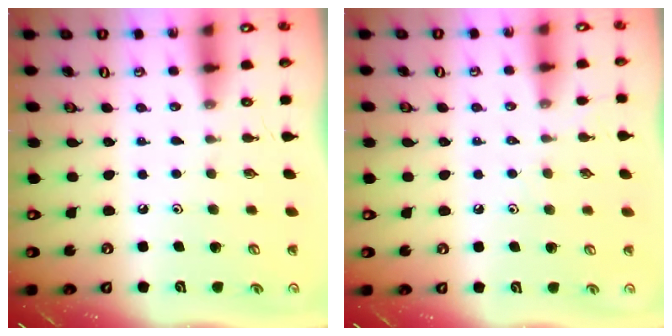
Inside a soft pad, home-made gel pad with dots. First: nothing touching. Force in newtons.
{"total": 2.4, "press": 2.4, "slide": 0.4}